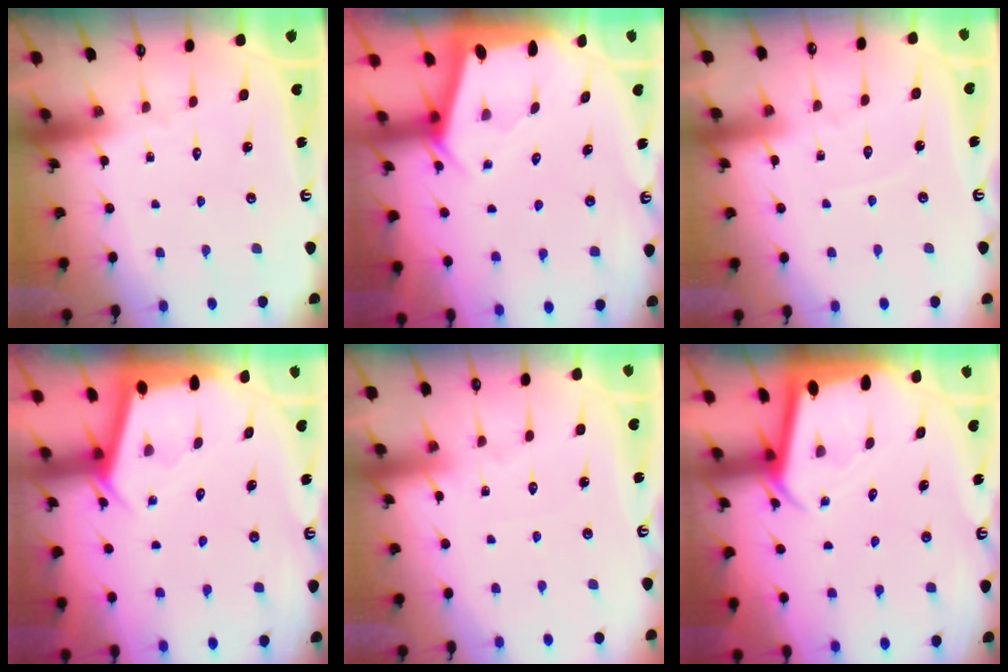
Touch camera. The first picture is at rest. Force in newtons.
{"total": 2.2, "press": 2.2, "slide": 0.3}
{"total": 2.7, "press": 2.6, "slide": 0.4}
{"total": 2.4, "press": 2.4, "slide": 0.2}
{"total": 3.1, "press": 3.1, "slide": 0.4}
{"total": 2.3, "press": 2.3, "slide": 0.2}